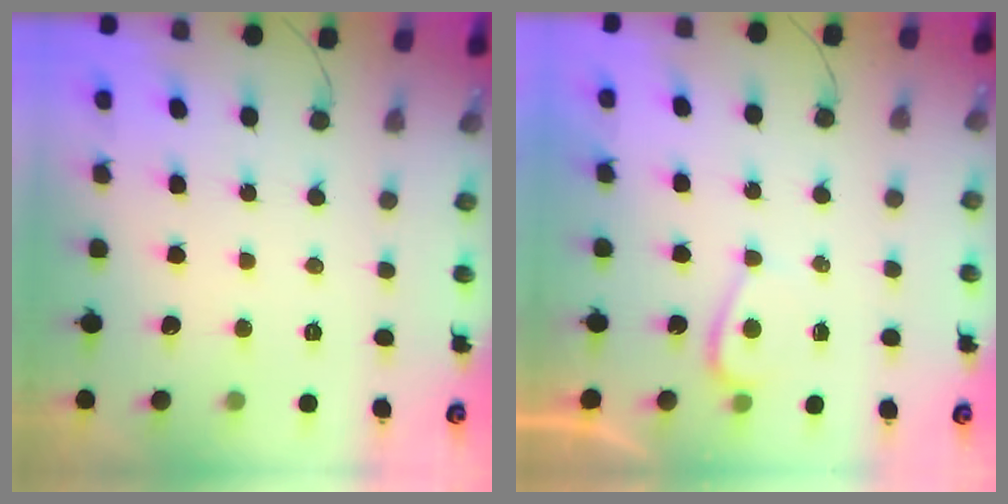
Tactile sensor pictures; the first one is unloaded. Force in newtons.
{"total": 1.5, "press": 1.4, "slide": 0.5}